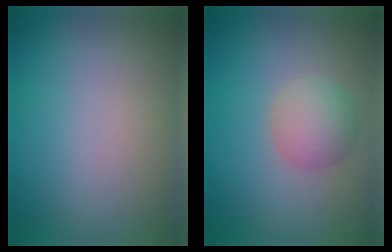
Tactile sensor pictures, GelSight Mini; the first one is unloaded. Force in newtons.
{"total": 3.1, "press": 3.1, "slide": 0.1}